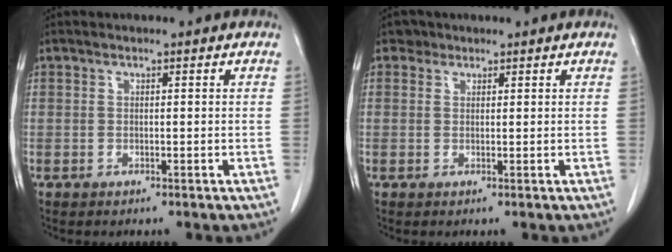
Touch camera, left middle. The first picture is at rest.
{"total": 1.4, "force": [0.9, 1.0, -0.1], "torque": [0.009, 0.004, 0.010]}